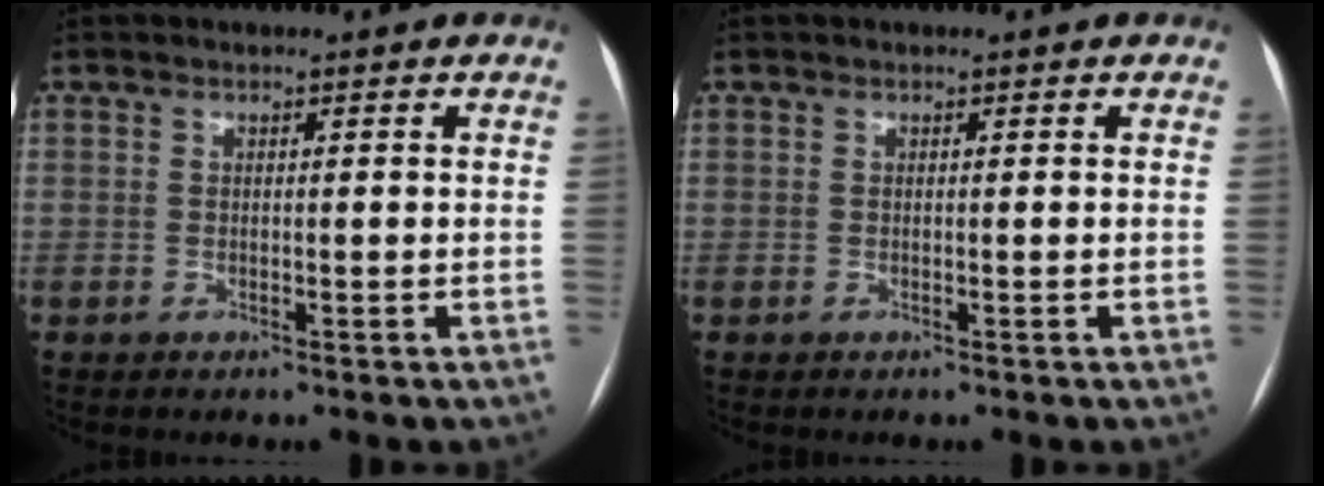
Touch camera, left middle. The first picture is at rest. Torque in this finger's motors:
{"motor_torque": [0.00, 0.00, 0.00, 0.00]}